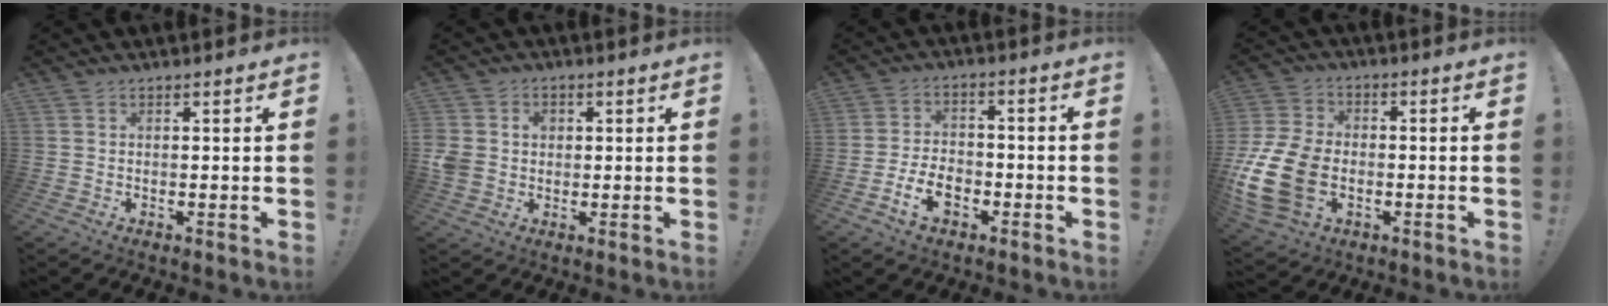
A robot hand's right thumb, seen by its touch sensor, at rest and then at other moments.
{"total": 5.9, "force": [0.1, 5.3, 2.5], "torque": [-0.057, 0.006, 0.002]}
{"total": 9.1, "force": [-4.7, 5.8, 5.2], "torque": [-0.091, 0.023, -0.082]}
{"total": 18.5, "force": [-4.6, 13.0, 12.4], "torque": [-0.246, 0.031, -0.070]}